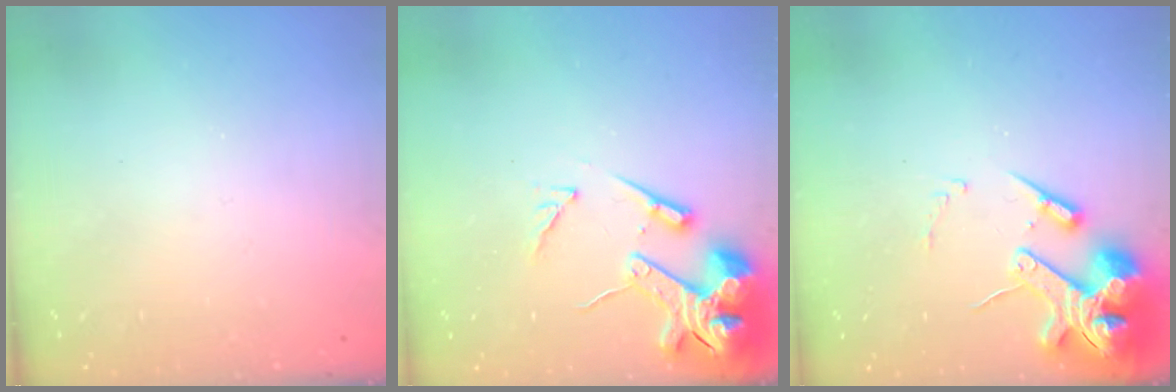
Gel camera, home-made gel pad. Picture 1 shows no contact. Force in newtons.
{"total": 15.5, "press": 15.3, "slide": 2.1}
{"total": 16.2, "press": 16.1, "slide": 1.9}